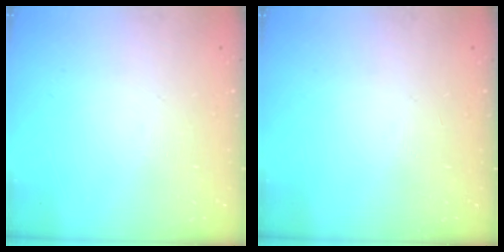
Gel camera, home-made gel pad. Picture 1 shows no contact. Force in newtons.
{"total": 0.0}